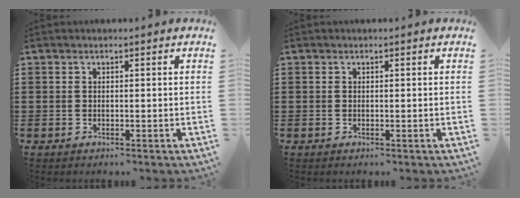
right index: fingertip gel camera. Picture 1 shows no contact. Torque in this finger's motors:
{"motor_torque": [-0.24, 0.25, 0.00, -0.01]}